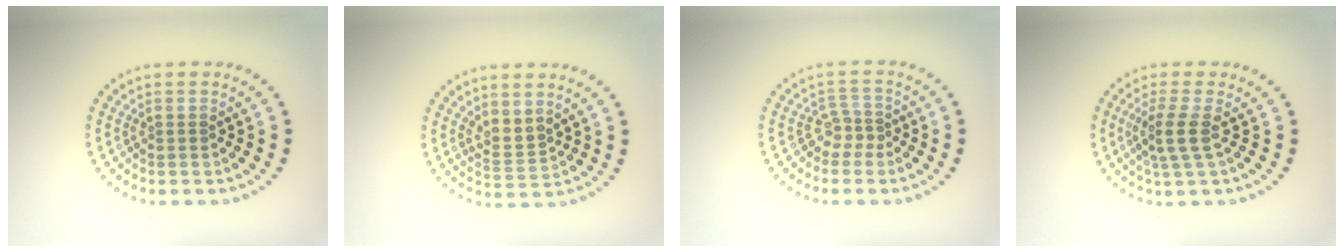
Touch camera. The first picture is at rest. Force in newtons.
{"total": 2.1, "press": 1.6, "slide": 1.3}
{"total": 1.7, "press": 1.2, "slide": 1.2}
{"total": 2.5, "press": 2.1, "slide": 1.5}